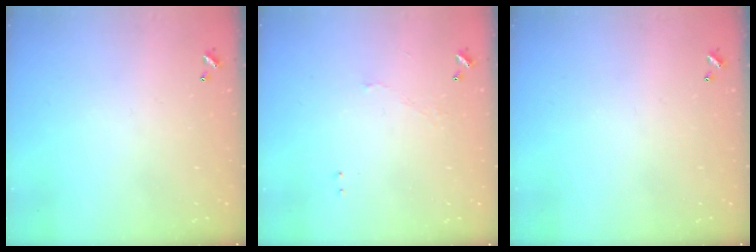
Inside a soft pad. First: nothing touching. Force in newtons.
{"total": 1.4, "press": 1.3, "slide": 0.5}
{"total": 0.0}